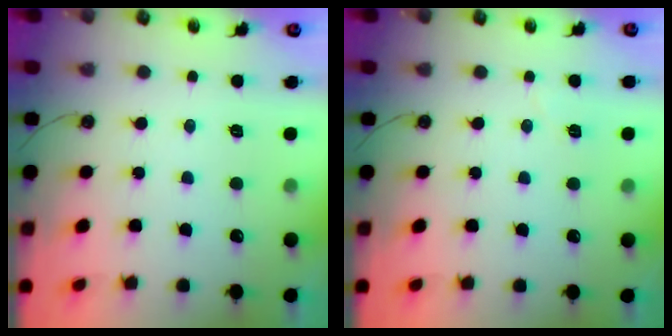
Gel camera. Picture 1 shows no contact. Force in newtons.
{"total": 3.9, "press": 3.2, "slide": 2.3}